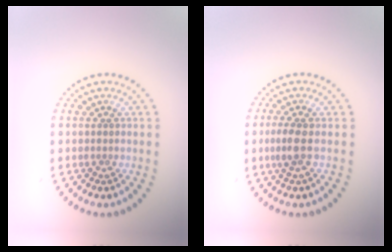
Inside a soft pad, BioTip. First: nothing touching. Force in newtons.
{"total": 1.8, "press": 1.5, "slide": 0.9}